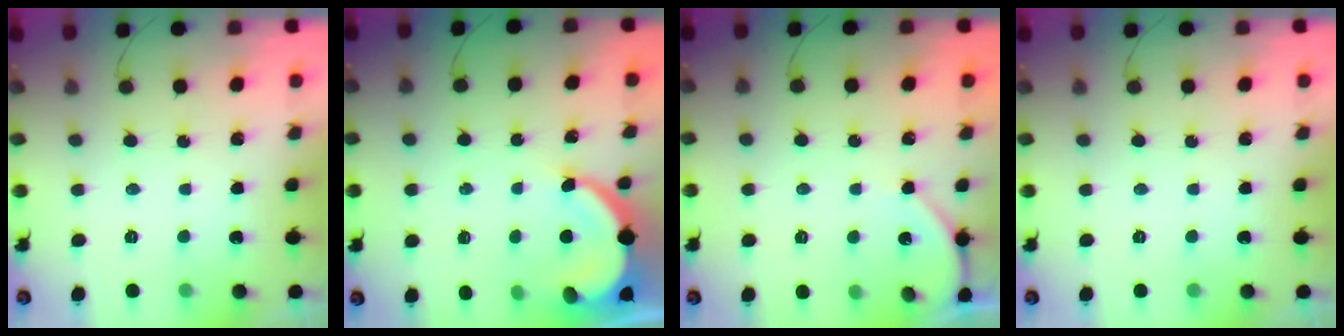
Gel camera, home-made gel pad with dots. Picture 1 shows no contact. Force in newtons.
{"total": 7.0, "press": 7.0, "slide": 0.1}
{"total": 4.6, "press": 4.6, "slide": 0.7}
{"total": 0.0}